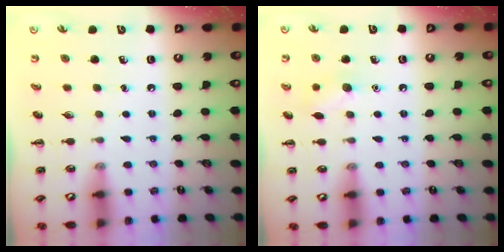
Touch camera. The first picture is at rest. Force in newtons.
{"total": 7.8, "press": 7.5, "slide": 2.0}